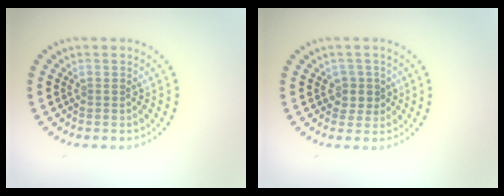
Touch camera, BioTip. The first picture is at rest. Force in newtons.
{"total": 1.7, "press": 1.4, "slide": 1.0}